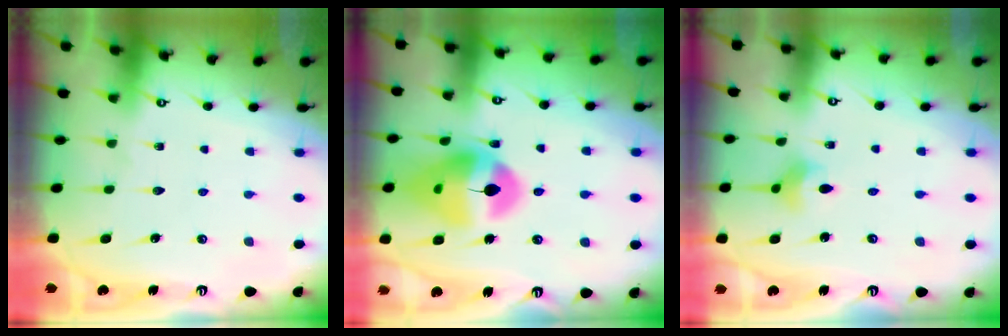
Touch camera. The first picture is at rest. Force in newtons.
{"total": 16.5, "press": 16.4, "slide": 1.9}
{"total": 4.3, "press": 4.2, "slide": 0.7}